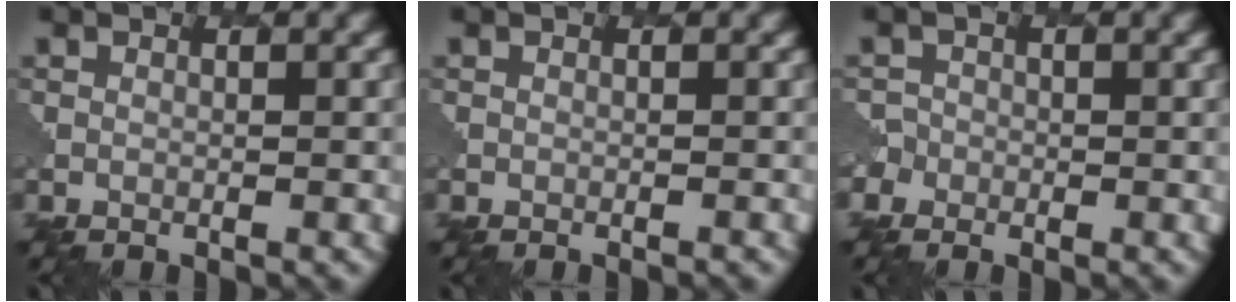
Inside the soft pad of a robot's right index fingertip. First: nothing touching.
{"total": 0.6, "force": [-0.6, 0.0, 0.1], "torque": [0.005, -0.001, -0.006]}
{"total": 2.5, "force": [-1.7, 1.9, -0.1], "torque": [0.015, 0.001, -0.034]}